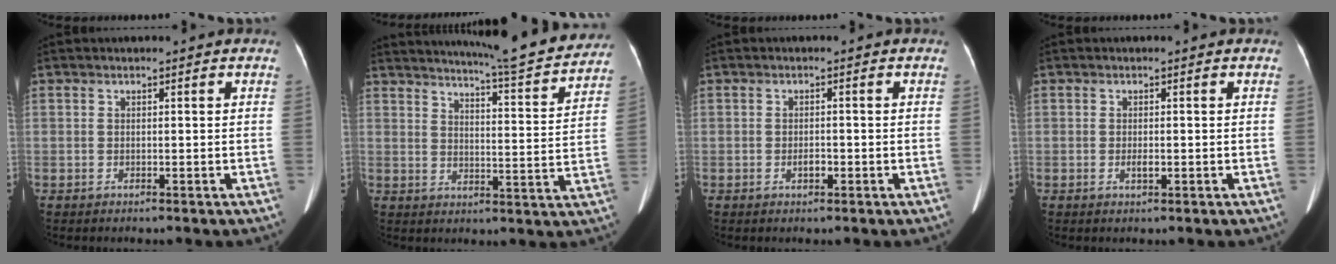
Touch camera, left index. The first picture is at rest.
{"total": 17.1, "force": [15.8, 0.3, 6.6], "torque": [-0.099, -0.040, 0.201]}
{"total": 1.3, "force": [-0.5, 0.6, 1.0], "torque": [-0.020, 0.001, -0.007]}
{"total": 1.0, "force": [-0.2, 0.3, 0.9], "torque": [-0.018, -0.001, -0.003]}